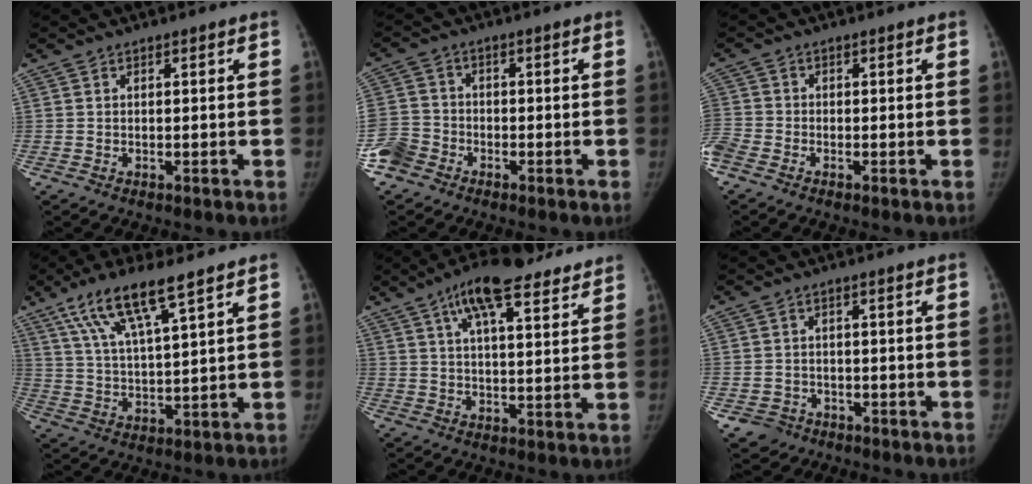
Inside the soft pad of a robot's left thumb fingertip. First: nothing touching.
{"total": 7.2, "force": [-4.0, 5.4, 2.4], "torque": [-0.048, 0.013, -0.086]}
{"total": 4.4, "force": [-2.5, 2.8, 2.4], "torque": [-0.073, 0.000, -0.058]}
{"total": 12.1, "force": [7.5, 2.3, 9.2], "torque": [-0.177, -0.020, 0.148]}
{"total": 15.2, "force": [10.1, 4.7, 10.4], "torque": [-0.144, -0.020, 0.158]}
{"total": 3.8, "force": [-2.2, 3.1, 0.4], "torque": [0.003, 0.016, -0.032]}